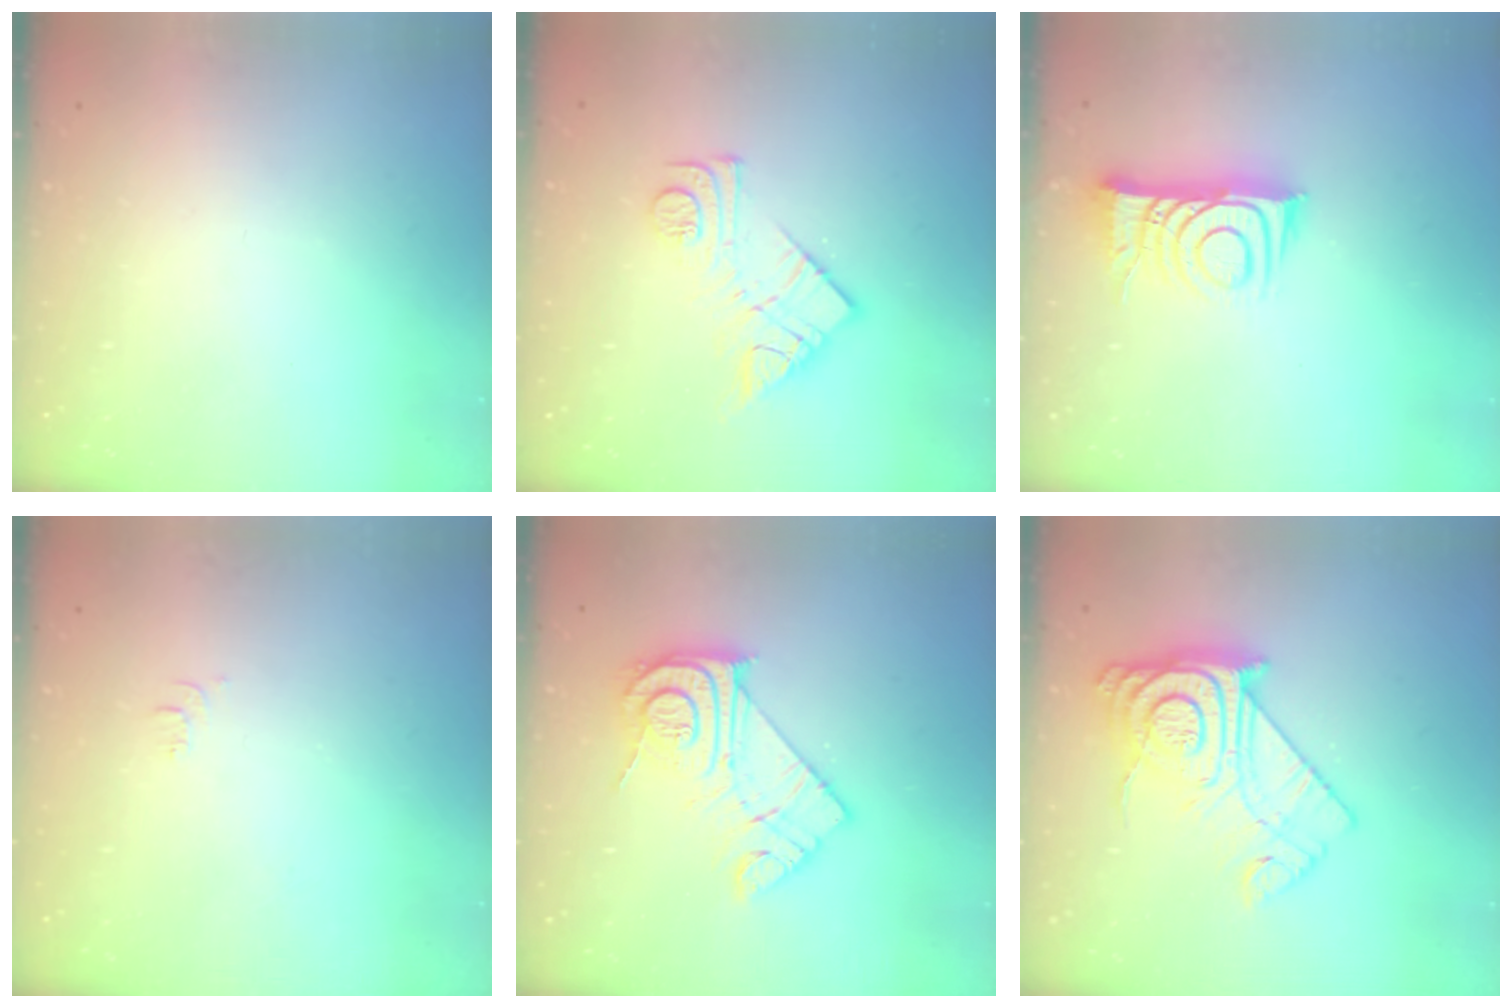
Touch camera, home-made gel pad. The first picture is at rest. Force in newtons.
{"total": 12.8, "press": 12.8, "slide": 0.8}
{"total": 10.4, "press": 10.3, "slide": 1.2}
{"total": 7.3, "press": 7.3, "slide": 1.0}
{"total": 15.1, "press": 15.0, "slide": 1.2}
{"total": 17.2, "press": 17.1, "slide": 1.5}